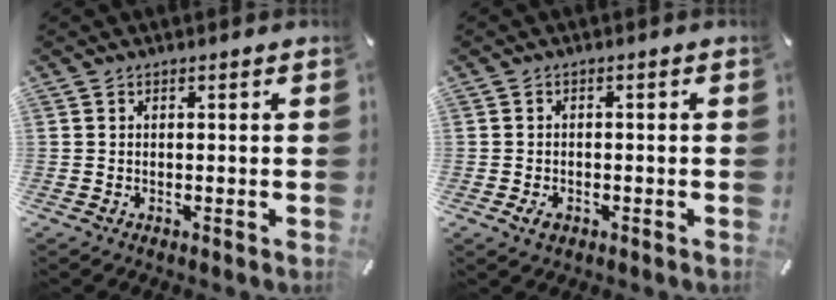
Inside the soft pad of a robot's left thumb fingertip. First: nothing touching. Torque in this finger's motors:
{"motor_torque": [-0.08, 0.44, 0.14, -0.01, 0.01]}